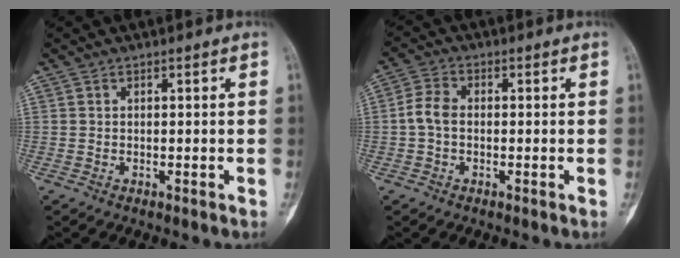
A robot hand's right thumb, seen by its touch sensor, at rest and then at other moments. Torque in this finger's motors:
{"motor_torque": [0.07, 0.06, 0.24, -0.24, 0.07]}